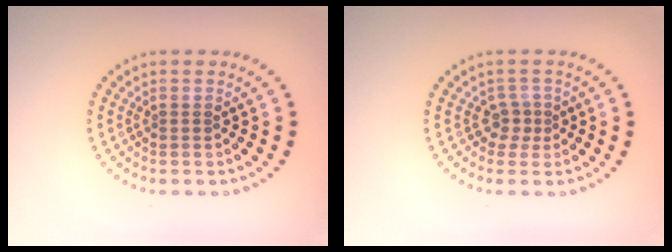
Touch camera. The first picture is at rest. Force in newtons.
{"total": 1.4, "press": 1.0, "slide": 0.9}